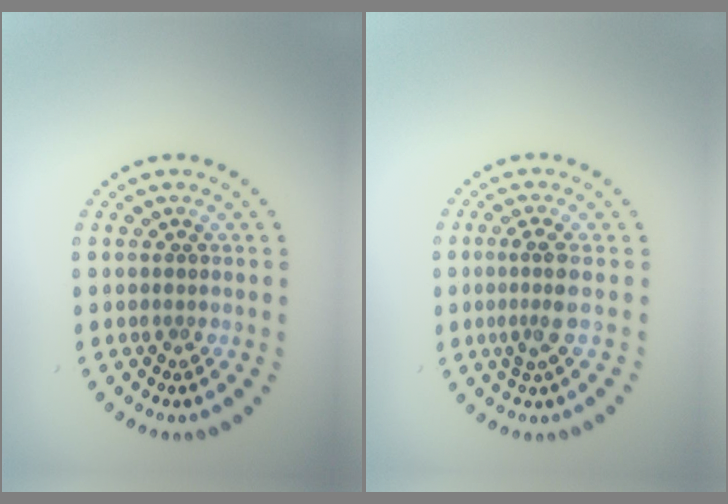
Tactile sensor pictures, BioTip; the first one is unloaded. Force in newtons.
{"total": 2.4, "press": 1.9, "slide": 1.5}